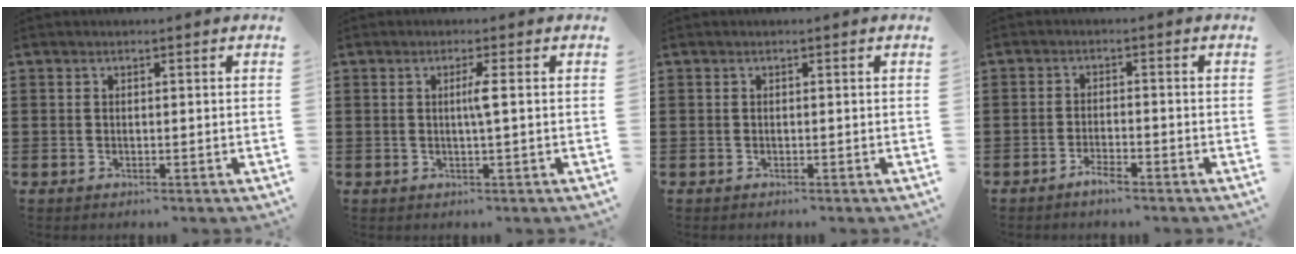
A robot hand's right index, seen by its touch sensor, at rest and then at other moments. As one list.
[{"total": 2.1, "force": [0.1, -0.4, 2.0], "torque": [-0.039, -0.005, -0.002]}, {"total": 0.0}, {"total": 2.2, "force": [-1.9, 0.2, 1.2], "torque": [-0.021, 0.001, -0.034]}]